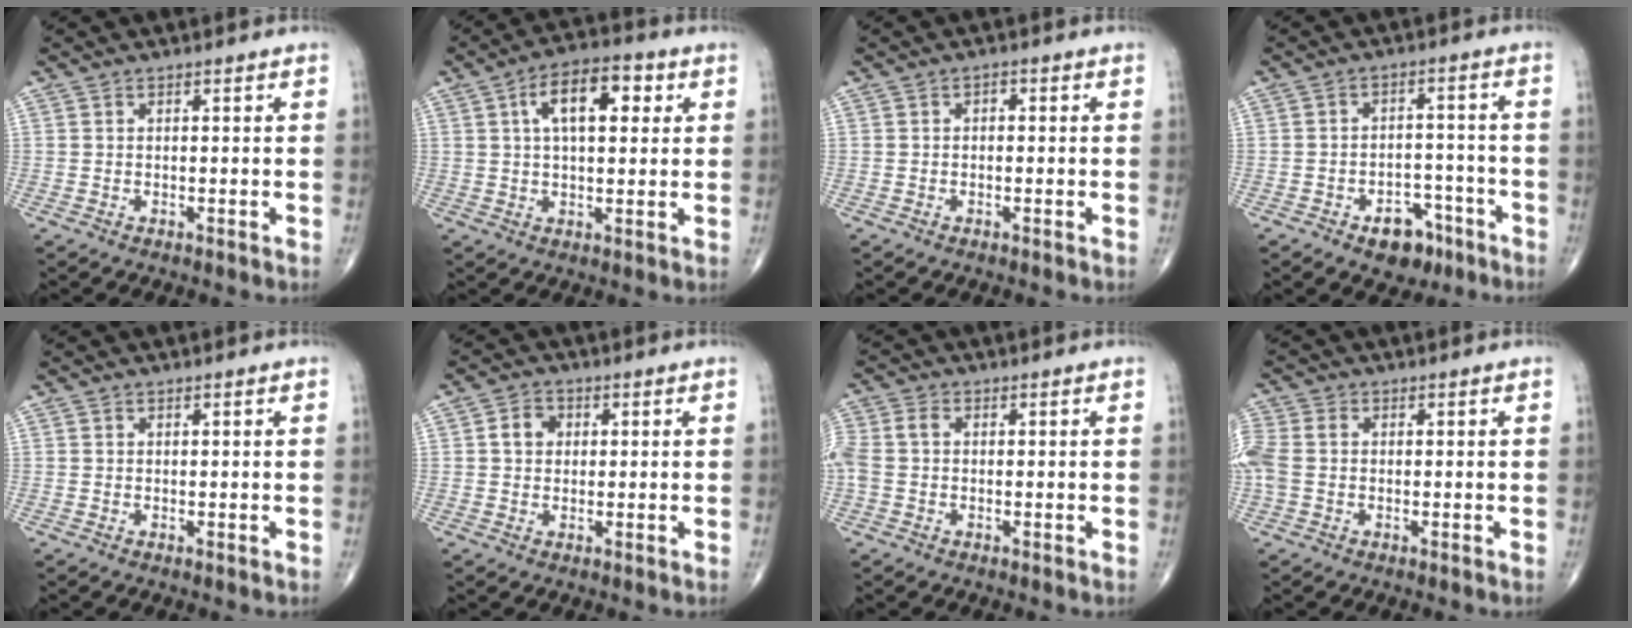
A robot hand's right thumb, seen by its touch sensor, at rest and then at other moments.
{"total": 10.9, "force": [3.2, 5.2, 9.0], "torque": [-0.130, 0.015, 0.045]}
{"total": 1.0, "force": [-0.1, 0.7, 0.7], "torque": [-0.002, 0.004, -0.007]}
{"total": 7.7, "force": [-4.5, 4.9, 3.9], "torque": [-0.023, 0.040, -0.061]}
{"total": 0.0}
{"total": 3.6, "force": [0.6, 3.0, 1.9], "torque": [-0.021, 0.008, 0.006]}
{"total": 5.1, "force": [0.0, 3.6, 3.6], "torque": [-0.102, 0.017, -0.003]}
{"total": 5.4, "force": [-0.1, 3.9, 3.8], "torque": [-0.115, 0.013, -0.006]}